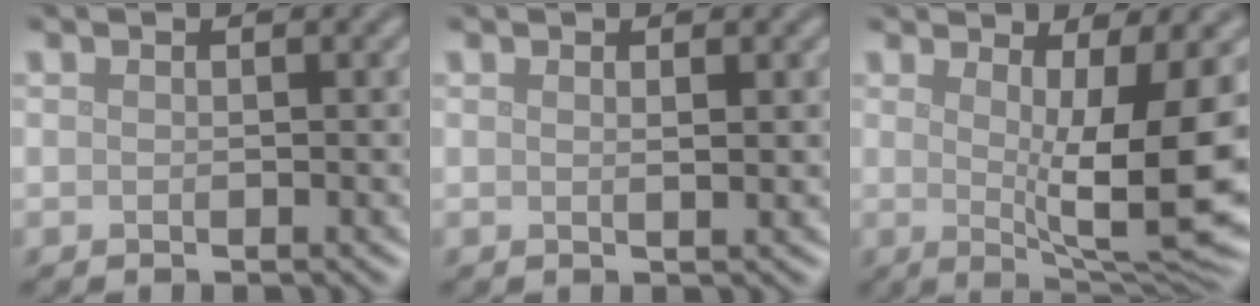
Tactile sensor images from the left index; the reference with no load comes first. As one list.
[{"total": 0.9, "force": [0.4, 0.2, 0.7], "torque": [-0.005, 0.001, 0.005]}, {"total": 10.7, "force": [0.2, 2.5, 10.4], "torque": [-0.156, -0.015, 0.009]}]